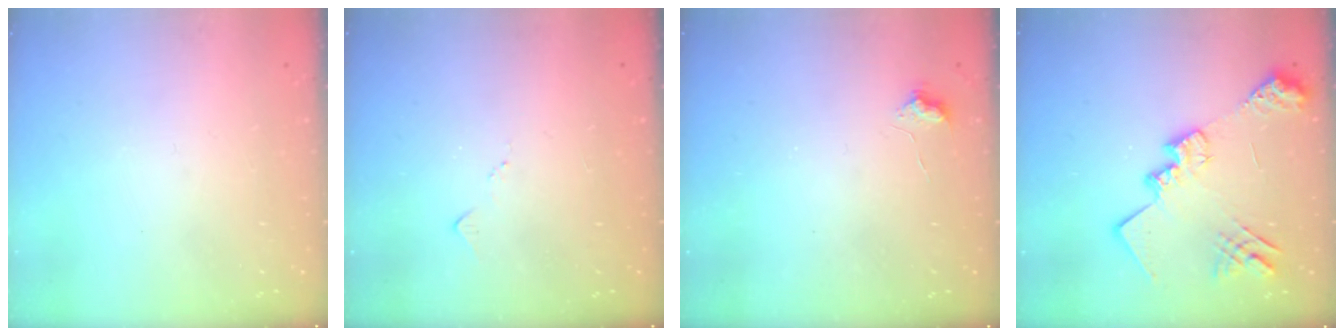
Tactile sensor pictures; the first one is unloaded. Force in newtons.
{"total": 4.8, "press": 4.8, "slide": 0.7}
{"total": 5.1, "press": 5.0, "slide": 0.7}
{"total": 18.4, "press": 18.4, "slide": 1.6}